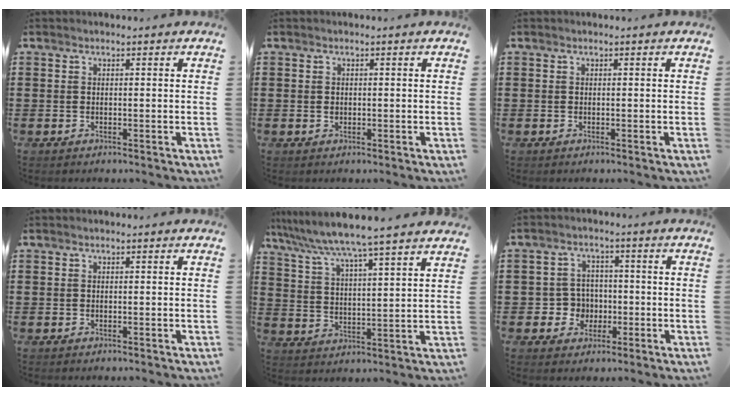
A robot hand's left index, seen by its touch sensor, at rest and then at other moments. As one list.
[{"total": 0.7, "force": [0.0, 0.6, 0.3], "torque": [-0.008, 0.003, -0.001]}, {"total": 0.0}, {"total": 0.0}, {"total": 6.0, "force": [5.4, -1.0, 2.4], "torque": [-0.071, -0.038, 0.085]}, {"total": 4.5, "force": [-0.9, 4.3, 1.1], "torque": [-0.036, 0.009, -0.019]}]